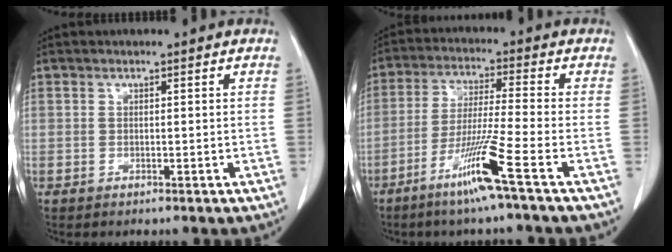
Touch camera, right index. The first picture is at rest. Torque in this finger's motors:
{"motor_torque": [0.69, -0.20, 0.57, 0.10]}